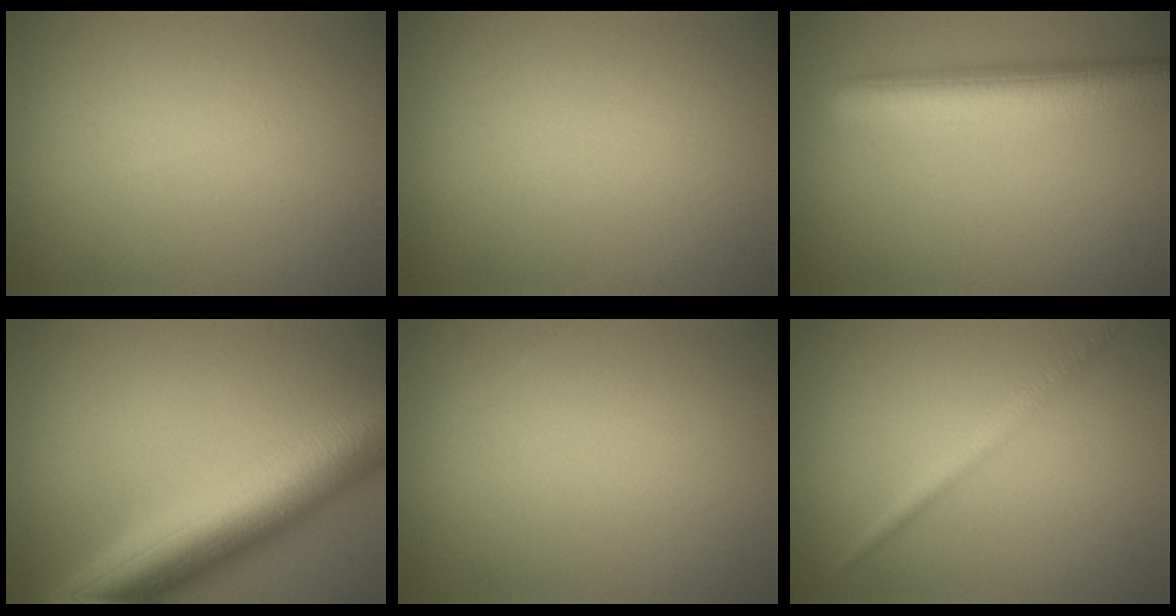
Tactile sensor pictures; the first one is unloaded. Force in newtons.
{"total": 0.0}
{"total": 6.6, "press": 6.6, "slide": 0.3}
{"total": 11.7, "press": 11.7, "slide": 0.2}
{"total": 0.0}
{"total": 1.8, "press": 1.8, "slide": 0.0}